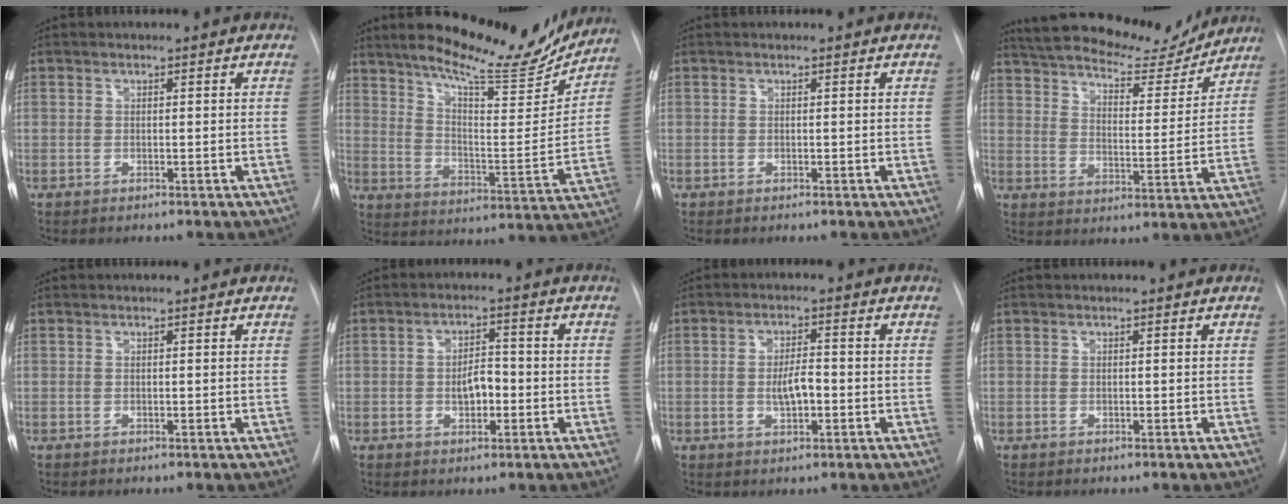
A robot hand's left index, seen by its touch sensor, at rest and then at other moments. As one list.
[{"total": 19.0, "force": [16.6, 3.1, 8.7], "torque": [-0.134, -0.031, 0.240]}, {"total": 0.0}, {"total": 18.8, "force": [16.8, 4.7, 7.0], "torque": [-0.119, -0.005, 0.239]}, {"total": 0.0}, {"total": 4.2, "force": [-0.9, 2.2, 3.4], "torque": [-0.055, 0.008, -0.014]}, {"total": 4.1, "force": [-0.8, 1.4, 3.7], "torque": [-0.066, 0.001, -0.012]}, {"total": 0.0}]